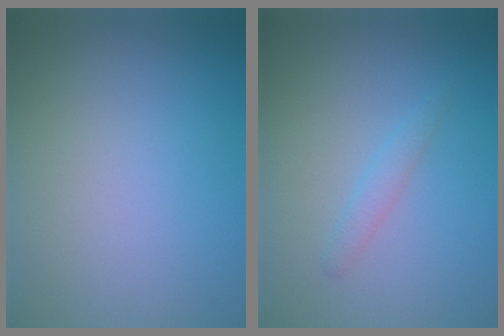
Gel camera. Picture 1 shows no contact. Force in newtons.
{"total": 1.2, "press": 1.2, "slide": 0.0}